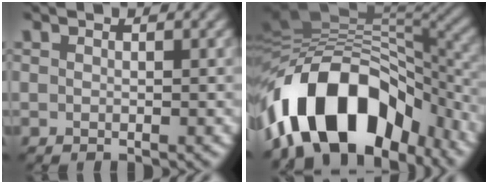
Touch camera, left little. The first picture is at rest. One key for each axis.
{"total": 14.7, "fx": -7.7, "fy": 8.4, "fz": 9.2, "tx": -0.145, "ty": 0.024, "tz": -0.135}